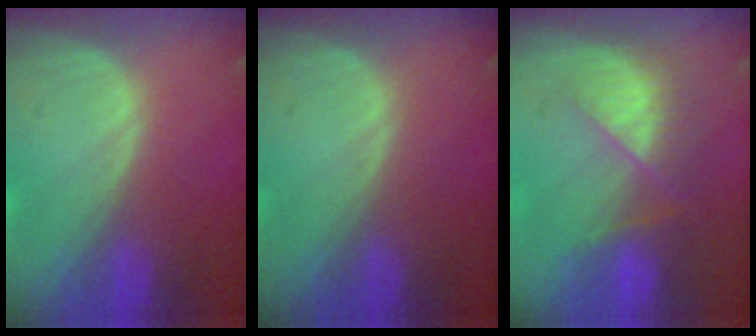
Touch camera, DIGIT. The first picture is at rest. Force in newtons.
{"total": 0.0}
{"total": 7.5, "press": 6.8, "slide": 3.3}